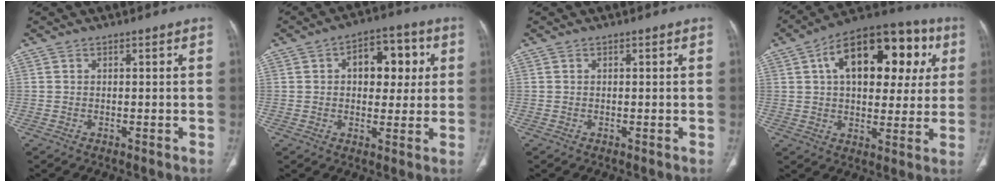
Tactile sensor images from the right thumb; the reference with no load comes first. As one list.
[{"total": 11.2, "force": [2.5, 7.0, 8.4], "torque": [-0.073, 0.013, 0.034]}, {"total": 0.0}, {"total": 23.4, "force": [7.2, 13.0, 18.1], "torque": [-0.227, 0.024, 0.101]}]